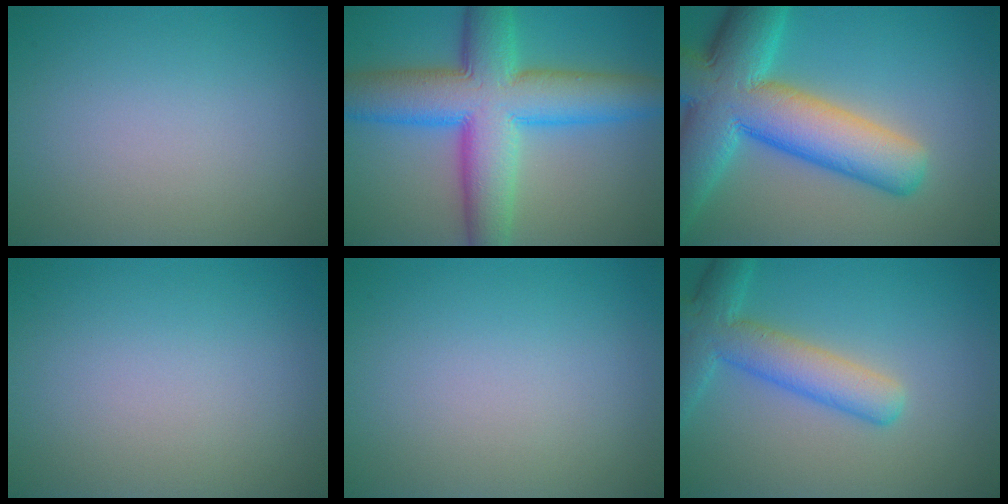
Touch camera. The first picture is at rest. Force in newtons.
{"total": 11.7, "press": 11.7, "slide": 0.1}
{"total": 12.5, "press": 12.5, "slide": 0.7}
{"total": 0.0}
{"total": 0.0}
{"total": 5.4, "press": 5.4, "slide": 0.2}